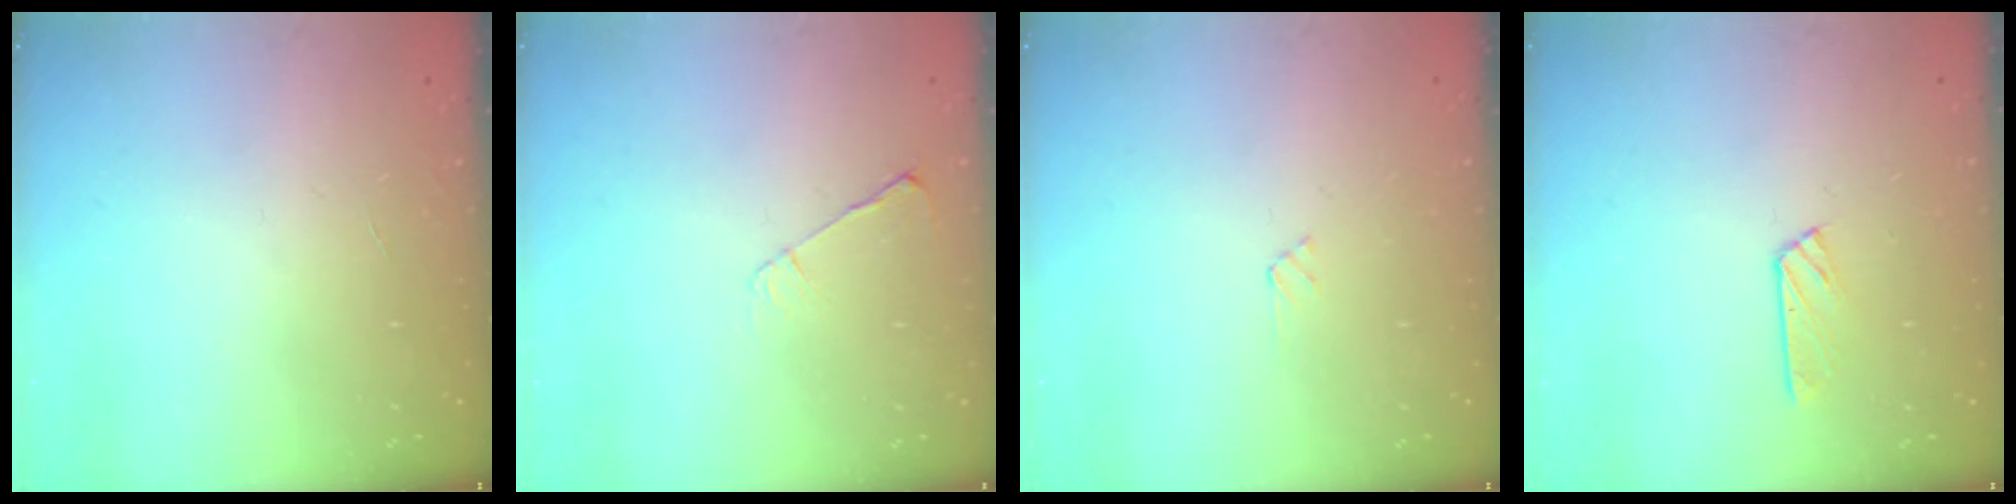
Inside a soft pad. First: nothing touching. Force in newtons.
{"total": 3.9, "press": 3.9, "slide": 0.6}
{"total": 2.7, "press": 2.7, "slide": 0.3}
{"total": 2.9, "press": 2.9, "slide": 0.3}